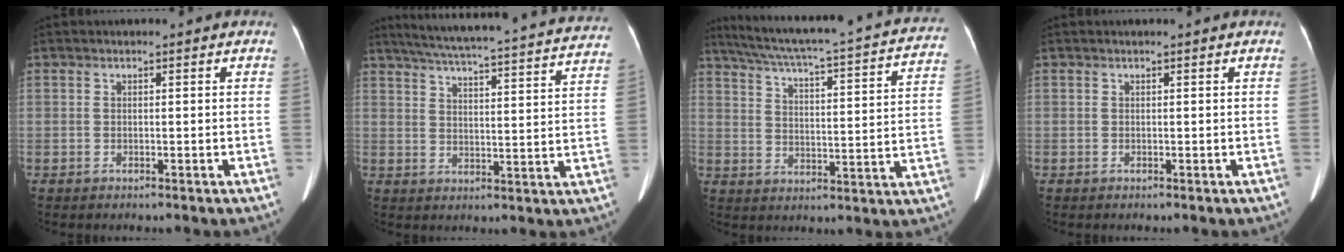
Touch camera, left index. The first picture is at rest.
{"total": 29.0, "force": [26.5, 1.9, 11.6], "torque": [-0.188, -0.038, 0.326]}
{"total": 26.1, "force": [22.8, 2.3, 12.4], "torque": [-0.197, -0.028, 0.286]}
{"total": 0.0}